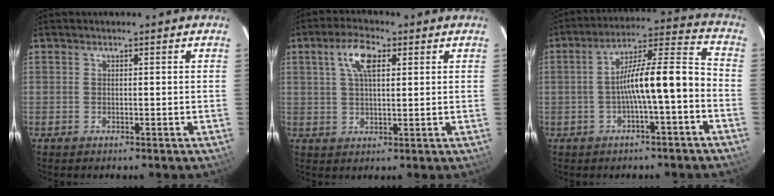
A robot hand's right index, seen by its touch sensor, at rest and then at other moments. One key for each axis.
{"total": 6.6, "fx": 2.7, "fy": 2.6, "fz": 5.4, "tx": -0.099, "ty": 0.014, "tz": 0.049}
{"total": 11.4, "fx": -3.4, "fy": 1.2, "fz": 10.8, "tx": -0.176, "ty": 0.028, "tz": -0.048}